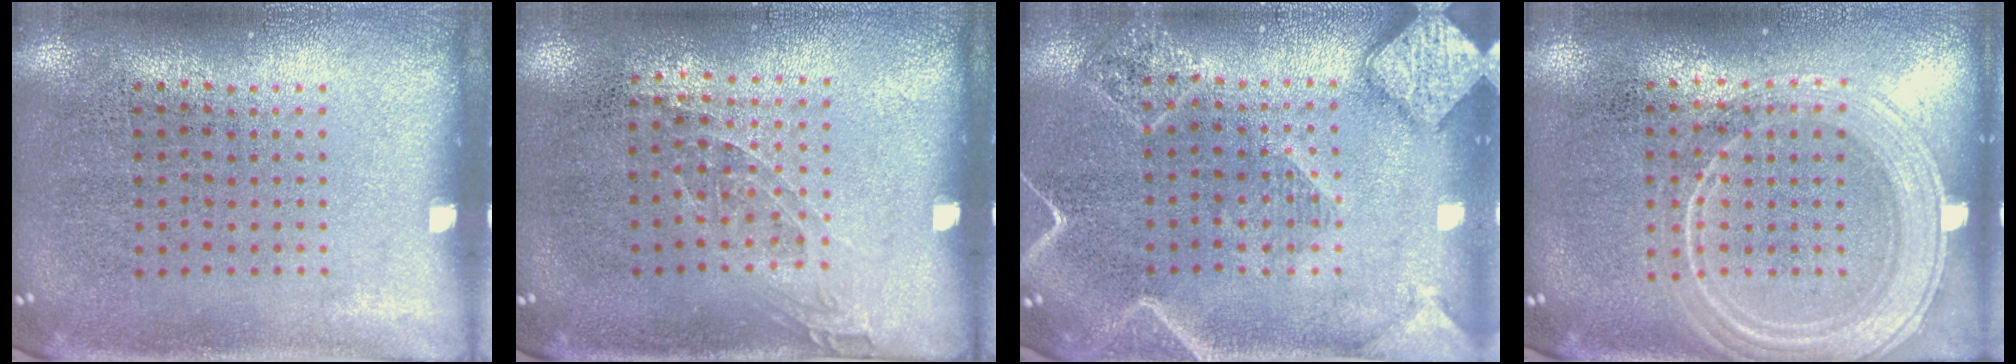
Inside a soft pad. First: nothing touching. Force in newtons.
{"total": 1.0, "press": 0.8, "slide": 0.6}
{"total": 2.4, "press": 2.2, "slide": 0.9}
{"total": 2.0, "press": 2.0, "slide": 0.3}